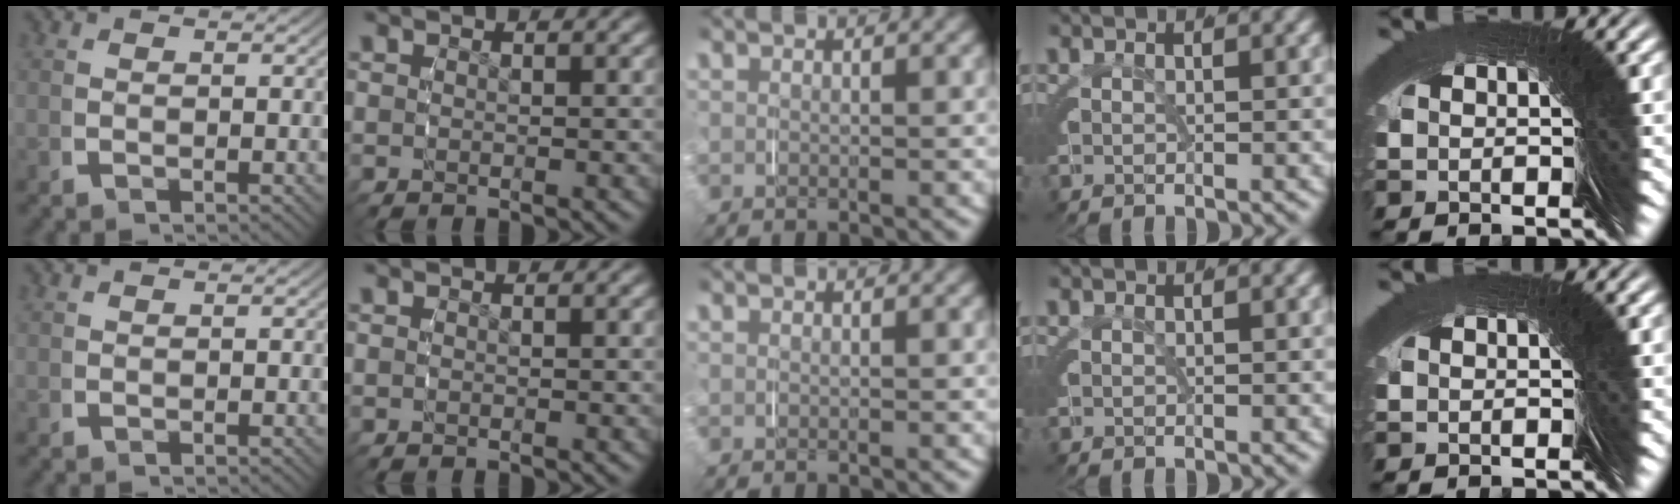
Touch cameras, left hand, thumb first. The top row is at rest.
{"thumb": {"total": 0.5, "force": [0.5, -0.1, -0.2], "torque": [0.002, -0.004, 0.014]}}